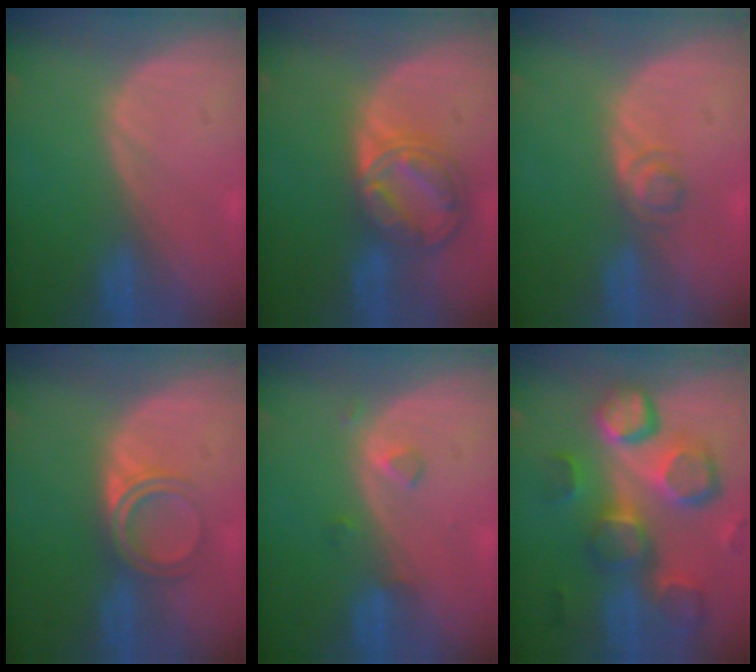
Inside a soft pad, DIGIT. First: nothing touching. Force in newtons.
{"total": 8.7, "press": 7.4, "slide": 4.6}
{"total": 2.2, "press": 2.2, "slide": 0.2}
{"total": 4.7, "press": 4.2, "slide": 2.2}
{"total": 1.8, "press": 1.8, "slide": 0.1}
{"total": 13.0, "press": 11.4, "slide": 6.4}